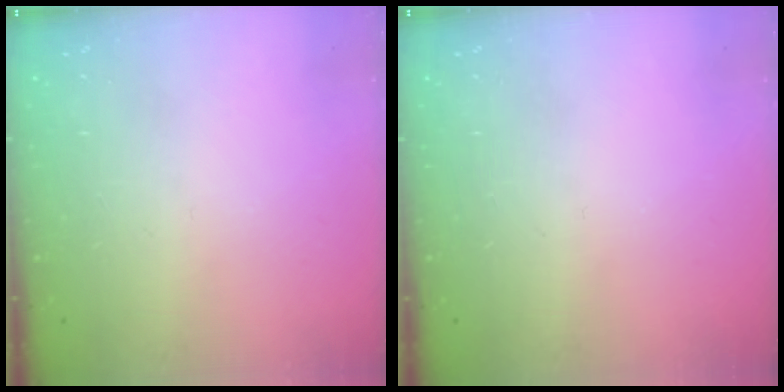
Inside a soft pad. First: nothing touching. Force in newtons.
{"total": 0.0}